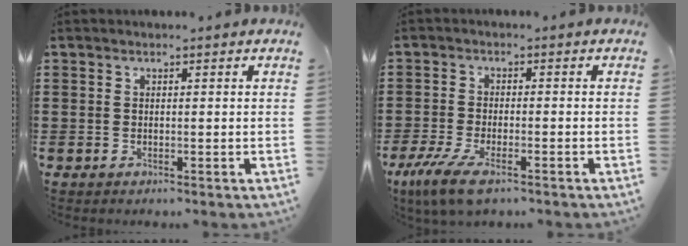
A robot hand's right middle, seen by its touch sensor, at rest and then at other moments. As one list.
[{"total": 5.8, "force": [-3.9, 1.6, 3.9], "torque": [-0.100, -0.012, -0.076]}]